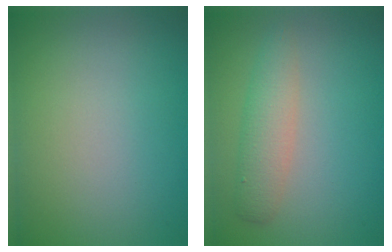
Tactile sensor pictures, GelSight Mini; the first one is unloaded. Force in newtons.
{"total": 3.0, "press": 3.0, "slide": 0.1}